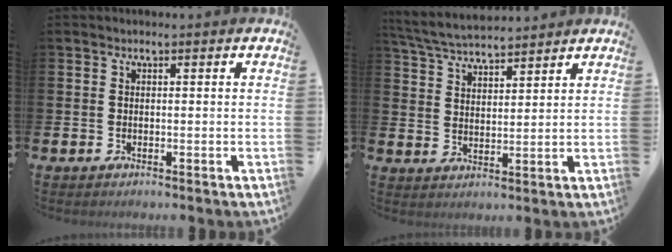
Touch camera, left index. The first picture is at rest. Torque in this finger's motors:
{"motor_torque": [1.12, -1.01, 0.44, 0.06]}